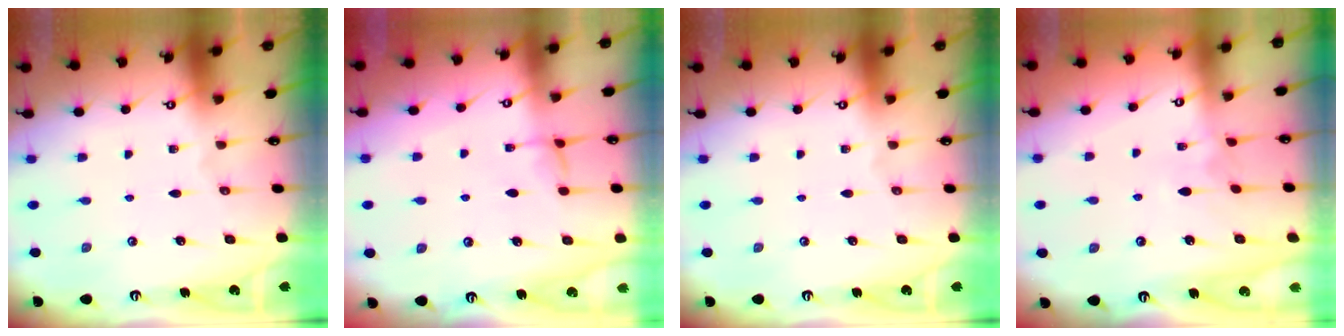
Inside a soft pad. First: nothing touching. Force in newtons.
{"total": 1.9, "press": 1.9, "slide": 0.2}
{"total": 0.0}
{"total": 3.4, "press": 3.4, "slide": 0.1}